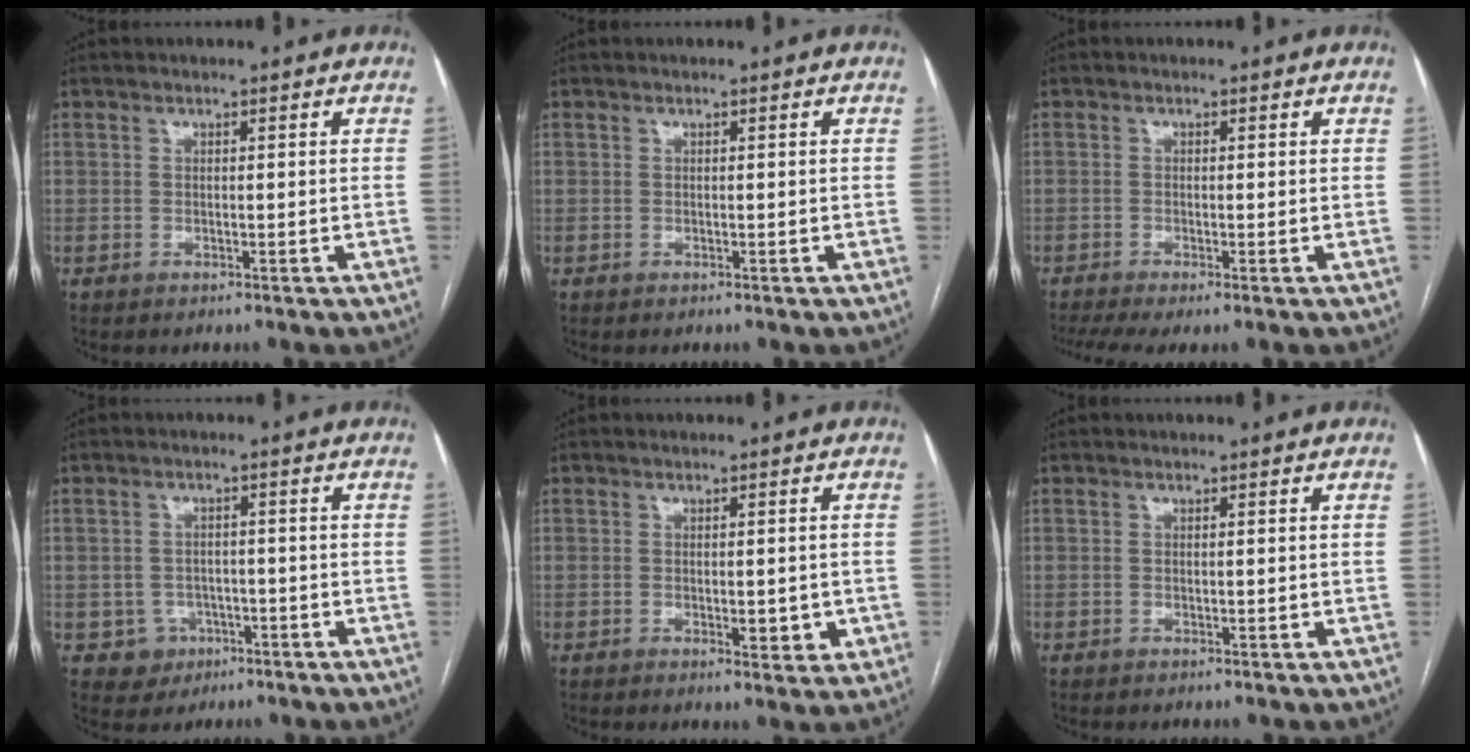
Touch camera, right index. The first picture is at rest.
{"total": 0.0}
{"total": 4.7, "force": [-3.0, 0.8, 3.5], "torque": [-0.064, -0.008, -0.054]}
{"total": 4.0, "force": [-1.6, 3.6, 0.3], "torque": [0.002, 0.012, -0.017]}
{"total": 3.4, "force": [-0.7, 1.5, 2.9], "torque": [-0.036, -0.002, -0.003]}
{"total": 0.0}